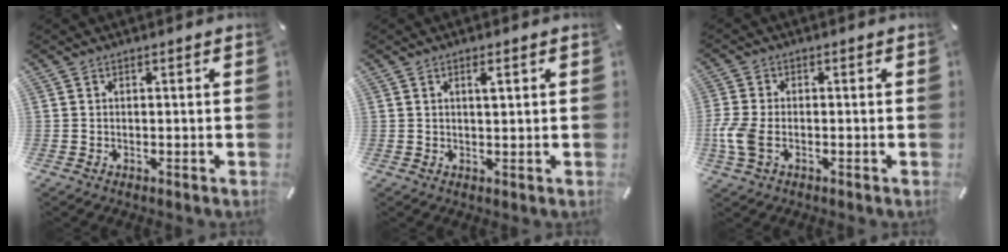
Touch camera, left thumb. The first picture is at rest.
{"total": 2.0, "force": [0.9, 0.5, 1.7], "torque": [-0.027, -0.001, 0.011]}
{"total": 6.4, "force": [-1.8, 3.6, 4.9], "torque": [-0.117, -0.003, -0.035]}